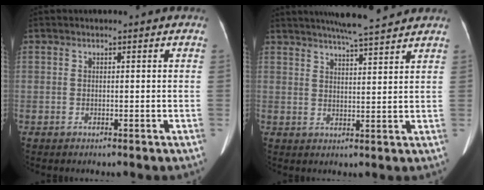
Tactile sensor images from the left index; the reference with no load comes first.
{"total": 9.9, "force": [8.8, 0.3, 4.5], "torque": [-0.073, 0.016, 0.123]}